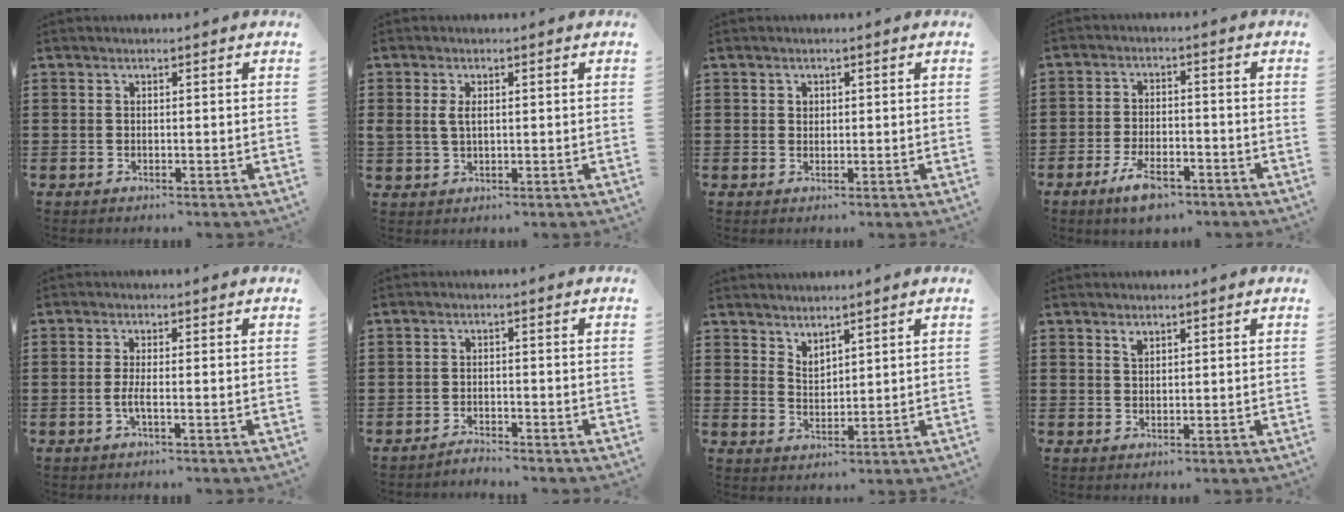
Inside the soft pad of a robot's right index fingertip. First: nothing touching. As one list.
[{"total": 2.6, "force": [0.6, 1.4, 2.1], "torque": [-0.054, 0.005, 0.007]}, {"total": 0.9, "force": [0.4, 0.8, 0.3], "torque": [-0.007, 0.003, 0.008]}, {"total": 5.6, "force": [-3.7, 2.2, 3.6], "torque": [-0.075, 0.005, -0.070]}, {"total": 2.3, "force": [-0.8, 0.1, 2.1], "torque": [-0.053, -0.007, -0.020]}, {"total": 1.8, "force": [-1.8, 0.1, -0.1], "torque": [-0.004, 0.005, -0.038]}, {"total": 2.7, "force": [2.6, 0.4, -0.4], "torque": [0.000, -0.006, 0.051]}, {"total": 1.3, "force": [1.1, 0.6, 0.5], "torque": [-0.012, 0.001, 0.020]}]